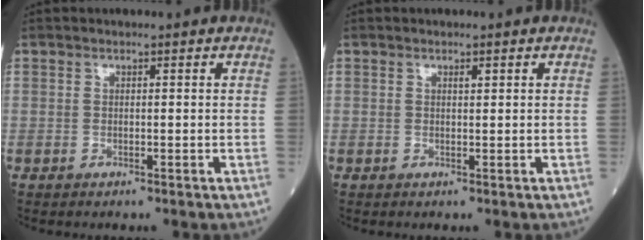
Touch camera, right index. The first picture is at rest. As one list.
[{"total": 0.6, "force": [0.4, 0.1, 0.4], "torque": [-0.011, -0.003, 0.005]}]